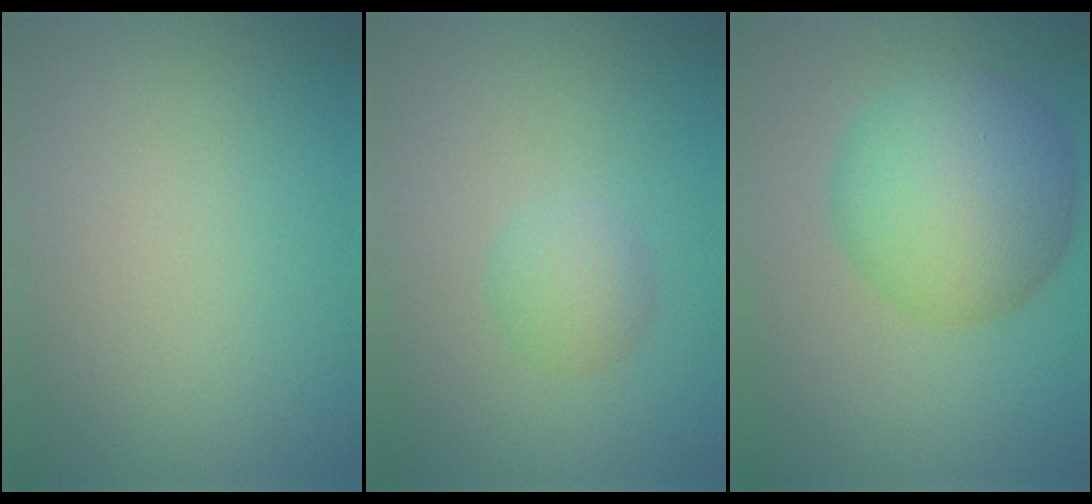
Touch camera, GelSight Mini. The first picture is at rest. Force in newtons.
{"total": 2.0, "press": 2.0, "slide": 0.0}
{"total": 9.1, "press": 9.1, "slide": 0.2}